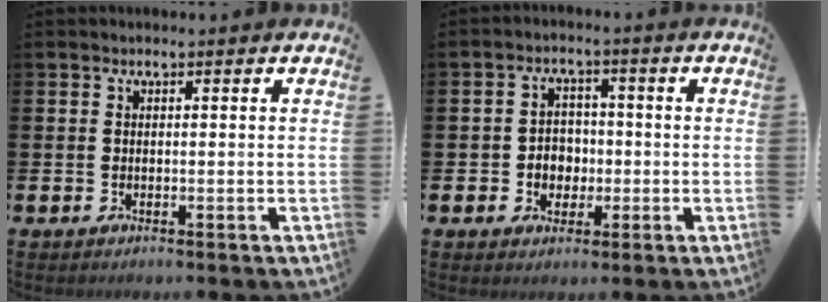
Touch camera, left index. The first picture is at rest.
{"total": 3.4, "force": [-0.6, 3.1, 1.2], "torque": [-0.020, -0.002, -0.020]}